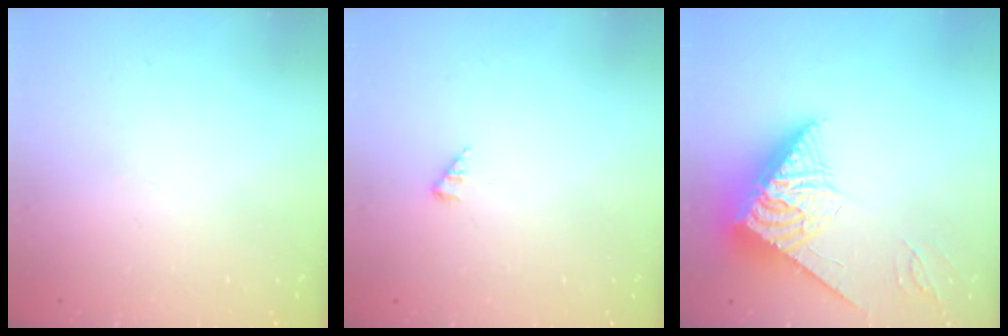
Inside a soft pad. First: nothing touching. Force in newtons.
{"total": 1.0, "press": 0.9, "slide": 0.2}
{"total": 9.8, "press": 9.7, "slide": 1.3}